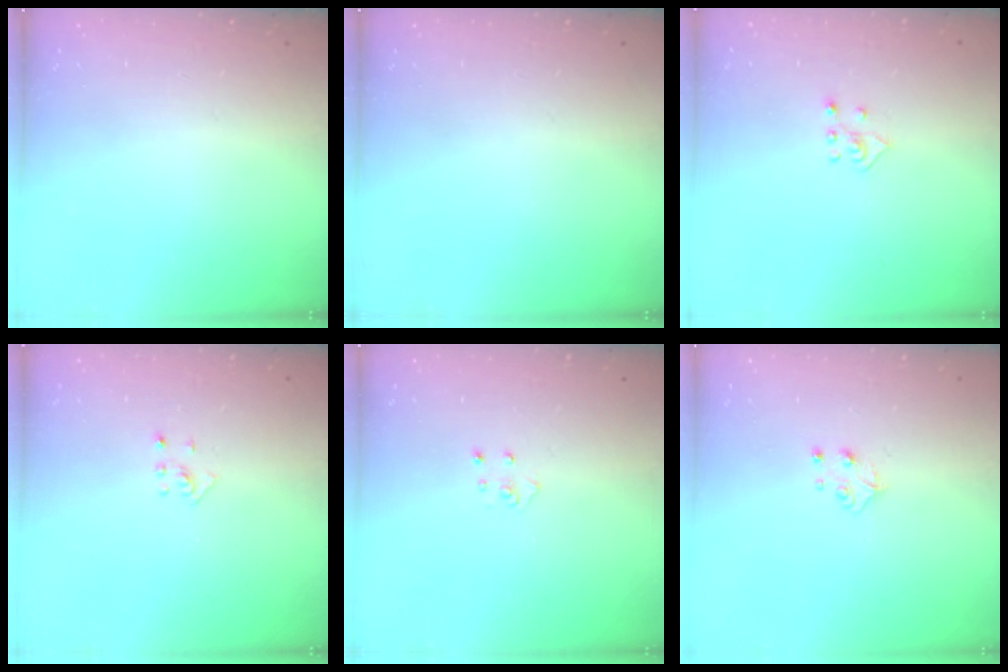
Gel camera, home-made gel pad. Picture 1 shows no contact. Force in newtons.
{"total": 0.0}
{"total": 2.3, "press": 2.3, "slide": 0.5}
{"total": 2.7, "press": 2.6, "slide": 0.6}
{"total": 3.6, "press": 3.6, "slide": 0.3}
{"total": 4.9, "press": 4.8, "slide": 0.6}